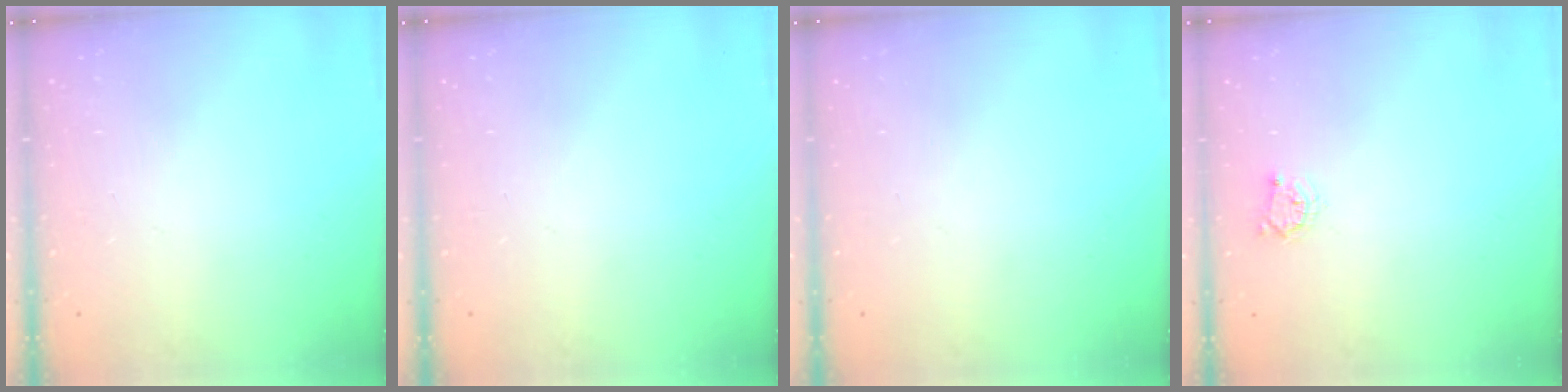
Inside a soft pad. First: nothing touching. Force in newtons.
{"total": 0.0}
{"total": 0.0}
{"total": 3.3, "press": 3.3, "slide": 0.4}